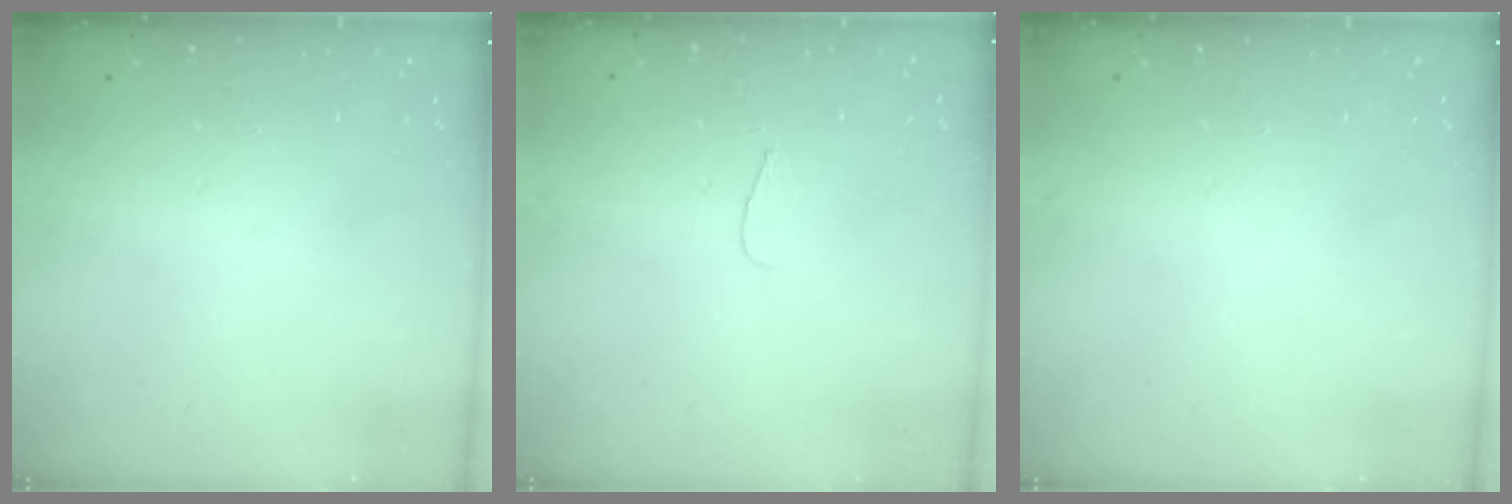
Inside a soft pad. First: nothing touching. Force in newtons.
{"total": 3.6, "press": 3.6, "slide": 0.4}
{"total": 0.0}